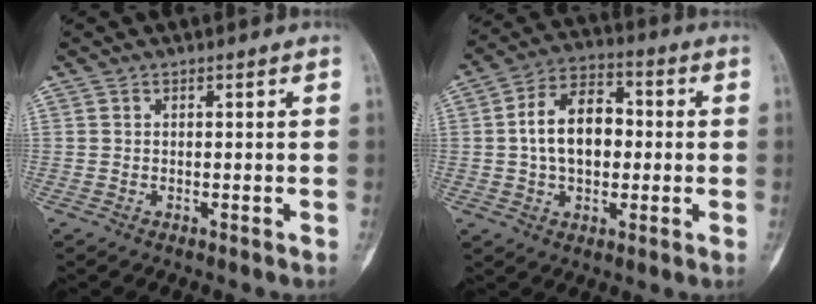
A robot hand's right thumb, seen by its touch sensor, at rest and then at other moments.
{"total": 12.6, "force": [0.3, 8.2, 9.5], "torque": [-0.145, 0.023, 0.000]}